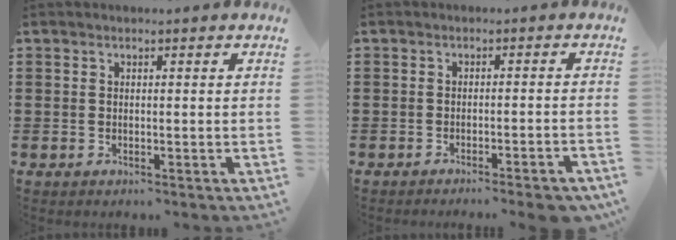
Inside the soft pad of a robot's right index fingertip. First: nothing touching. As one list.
[{"total": 2.5, "force": [-2.2, -0.1, 1.3], "torque": [-0.020, -0.001, -0.041]}]